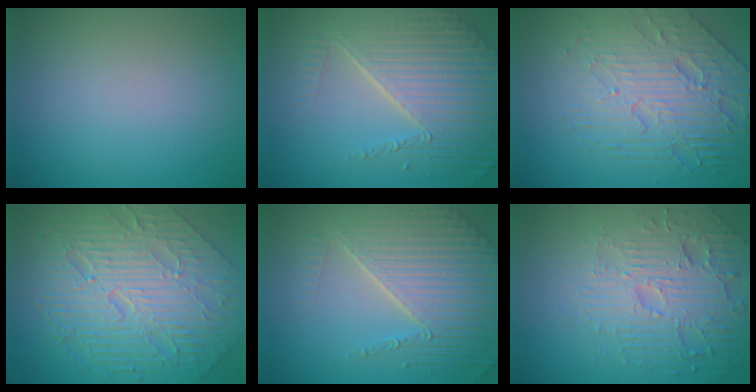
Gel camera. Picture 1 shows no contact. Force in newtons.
{"total": 7.8, "press": 5.4, "slide": 5.6}
{"total": 7.8, "press": 5.4, "slide": 5.6}
{"total": 11.2, "press": 7.3, "slide": 8.4}
{"total": 6.5, "press": 5.2, "slide": 3.9}
{"total": 5.8, "press": 4.9, "slide": 3.2}